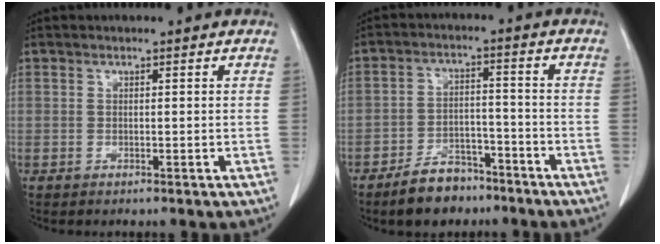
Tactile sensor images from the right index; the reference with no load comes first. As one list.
[{"total": 8.4, "force": [-6.3, 4.3, 3.6], "torque": [-0.070, 0.009, -0.105]}]